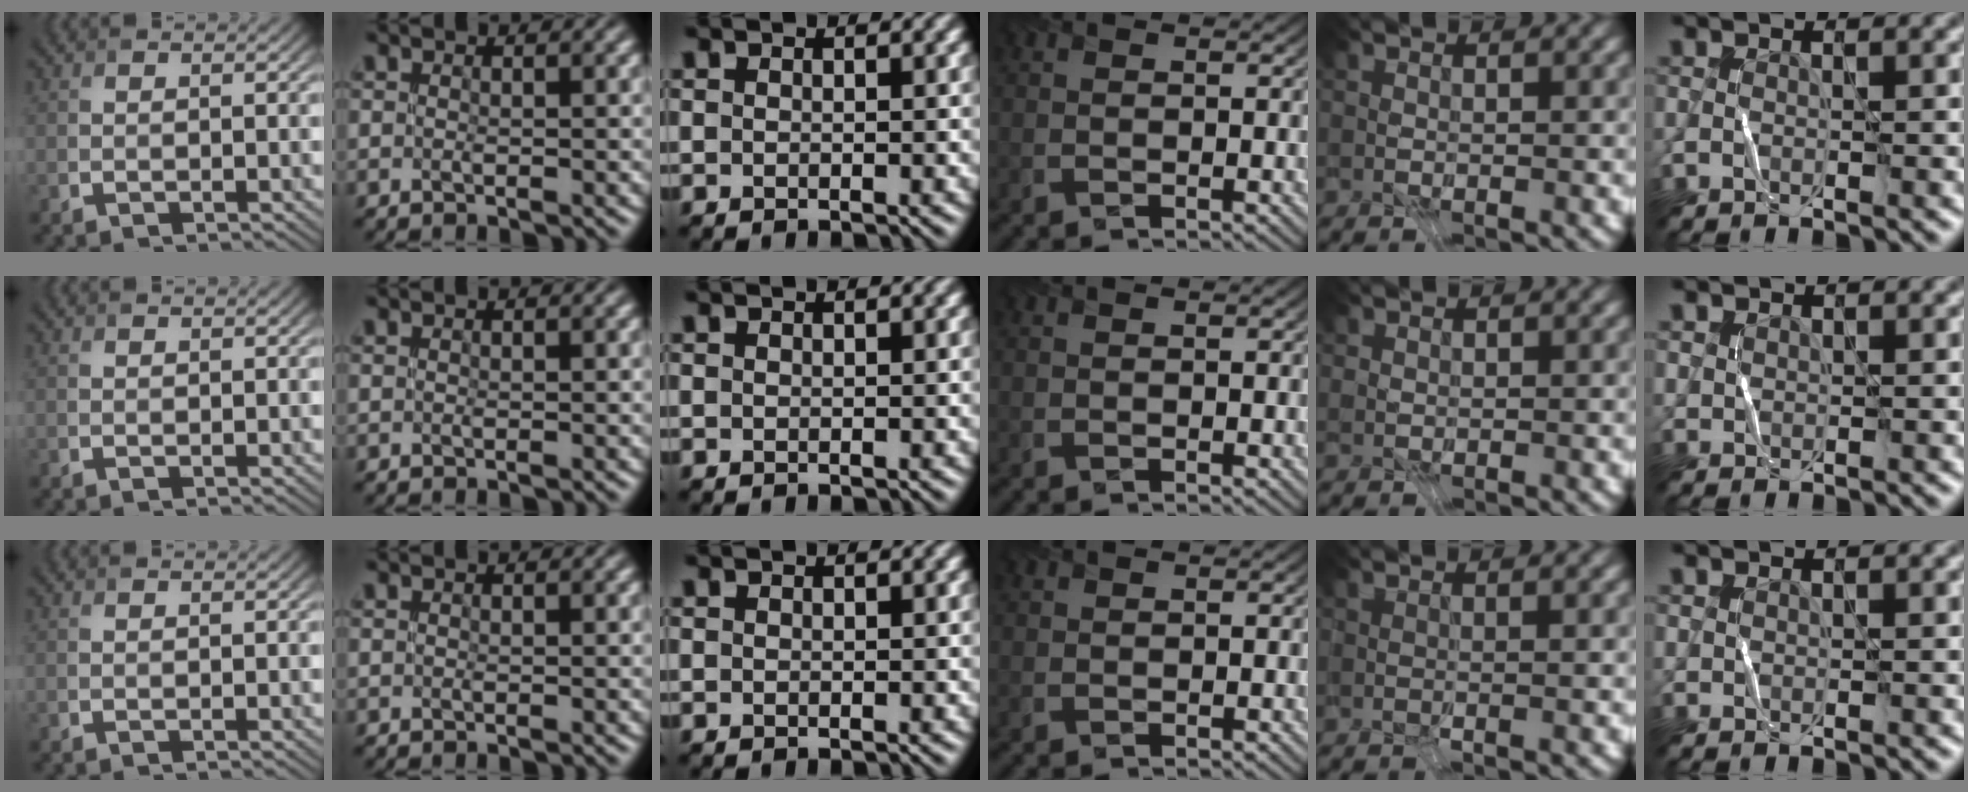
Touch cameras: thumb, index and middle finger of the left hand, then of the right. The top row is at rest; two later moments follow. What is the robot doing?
{"motion": "fold", "object": "receipt paper"}